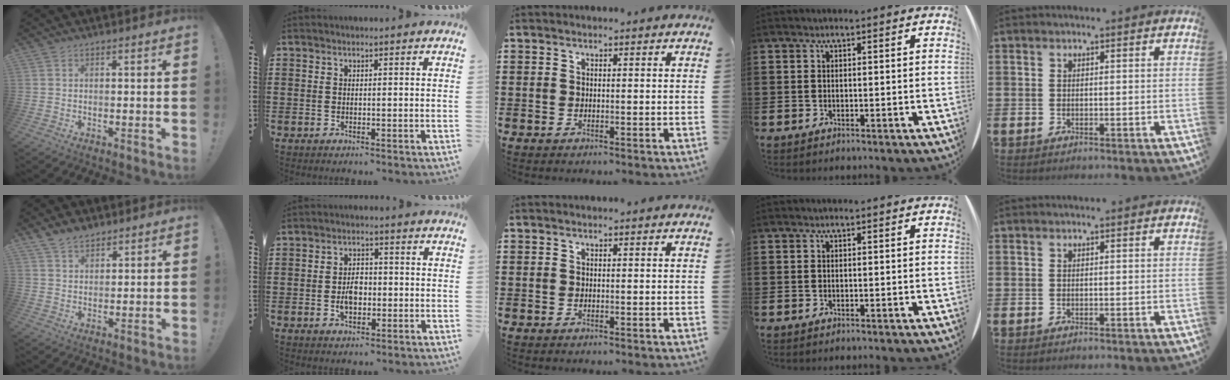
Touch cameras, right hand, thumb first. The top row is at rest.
{"thumb": {"total": 5.1, "force": [4.2, 2.4, 1.6], "torque": [-0.035, -0.022, 0.080]}, "index": {"total": 4.0, "force": [-0.7, 2.6, 2.9], "torque": [-0.048, 0.003, -0.014]}}